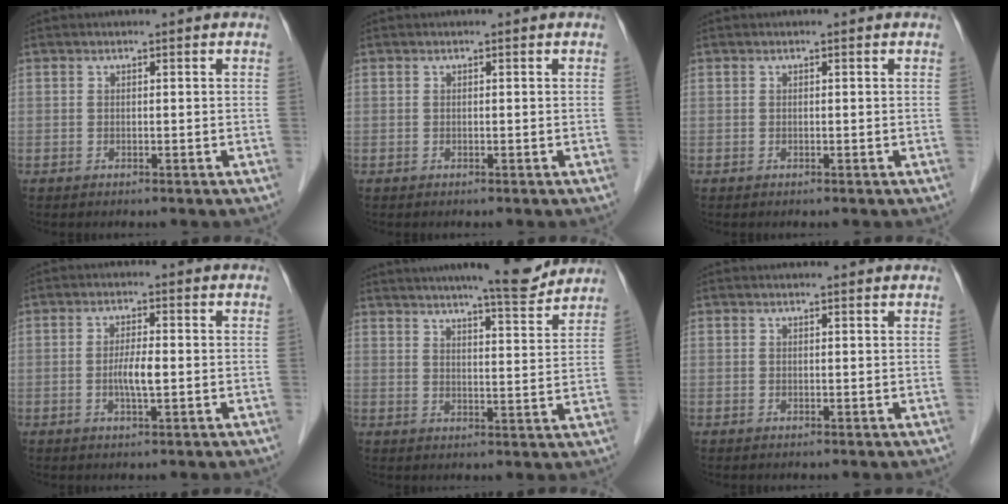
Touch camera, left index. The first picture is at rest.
{"total": 0.0}
{"total": 0.0}
{"total": 3.4, "force": [-0.5, 0.4, 3.3], "torque": [-0.067, -0.003, -0.011]}
{"total": 11.3, "force": [10.2, 0.6, 4.8], "torque": [-0.069, -0.001, 0.132]}
{"total": 1.6, "force": [1.6, 0.1, 0.1], "torque": [-0.010, 0.002, 0.013]}